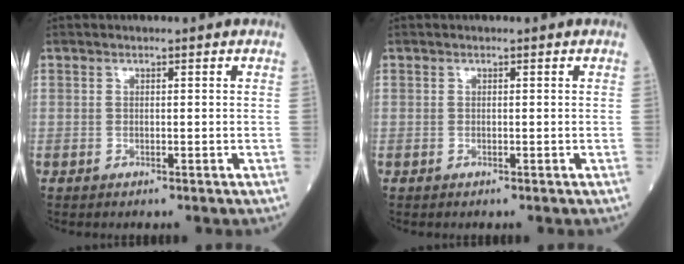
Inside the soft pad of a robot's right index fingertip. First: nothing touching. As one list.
[{"total": 0.0}]